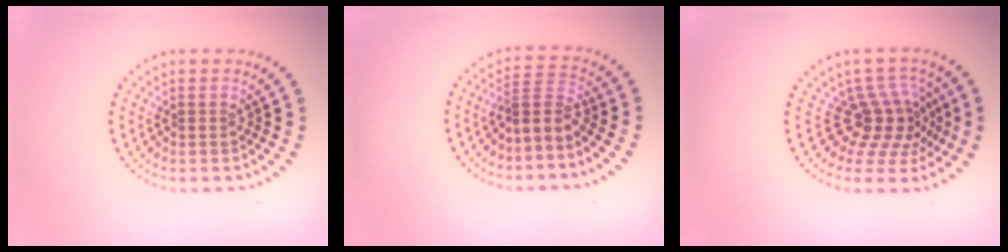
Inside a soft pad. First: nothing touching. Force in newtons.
{"total": 2.6, "press": 2.0, "slide": 1.7}
{"total": 4.0, "press": 2.7, "slide": 2.9}